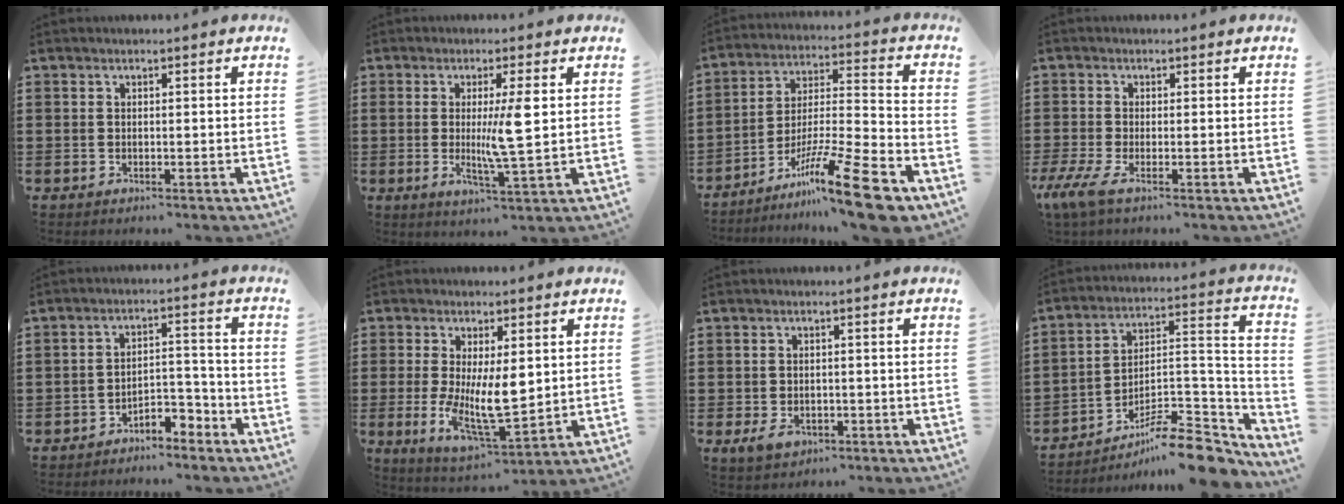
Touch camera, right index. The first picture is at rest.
{"total": 6.4, "force": [0.9, 0.3, 6.4], "torque": [-0.111, -0.008, 0.009]}
{"total": 15.7, "force": [-11.3, 0.7, 10.9], "torque": [-0.175, 0.030, -0.200]}
{"total": 3.2, "force": [-1.7, 0.1, 2.7], "torque": [-0.071, -0.018, -0.033]}
{"total": 4.3, "force": [-3.9, 1.2, 1.1], "torque": [-0.022, 0.013, -0.079]}
{"total": 9.0, "force": [0.1, 3.5, 8.3], "torque": [-0.139, -0.012, 0.002]}
{"total": 2.5, "force": [-1.1, 1.6, 1.5], "torque": [-0.038, -0.003, -0.023]}
{"total": 10.2, "force": [-8.3, 2.3, 5.5], "torque": [-0.078, 0.021, -0.158]}